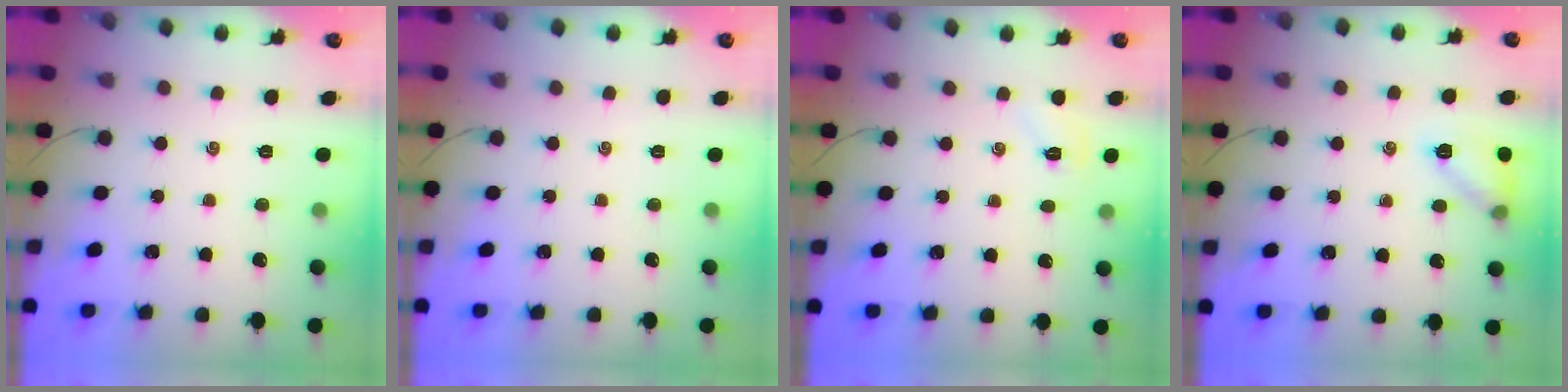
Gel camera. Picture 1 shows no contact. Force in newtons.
{"total": 0.0}
{"total": 4.8, "press": 4.6, "slide": 1.1}
{"total": 9.7, "press": 9.7, "slide": 0.5}